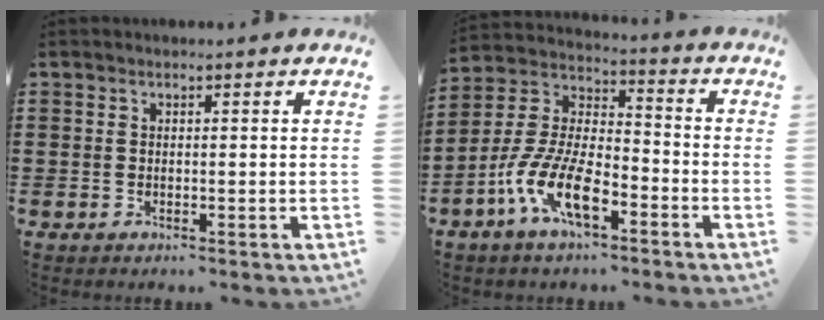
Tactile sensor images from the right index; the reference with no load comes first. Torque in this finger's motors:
{"motor_torque": [2.14, 0.00, 1.05, 0.21]}